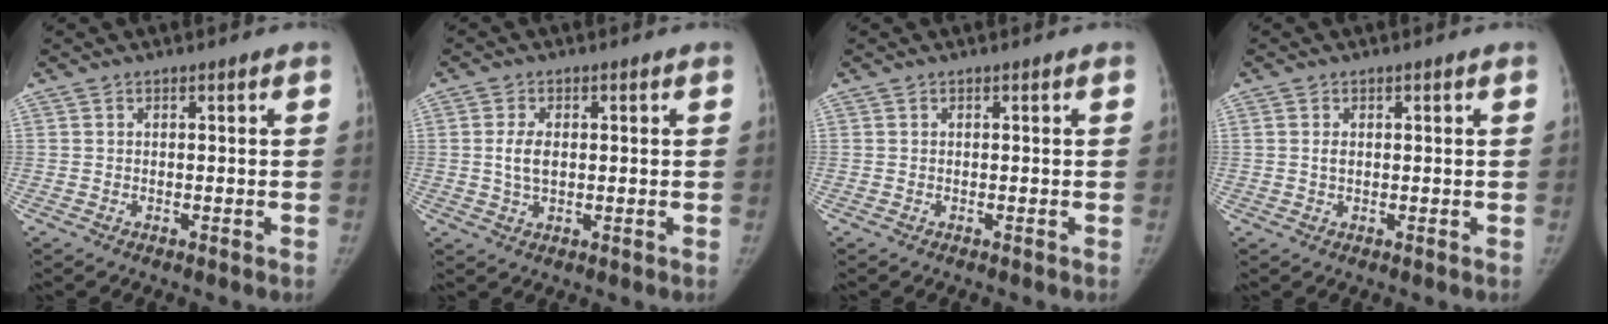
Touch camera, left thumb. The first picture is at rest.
{"total": 4.3, "force": [0.4, 2.5, 3.5], "torque": [-0.070, -0.001, 0.010]}
{"total": 0.0}
{"total": 1.5, "force": [0.4, 0.9, 1.1], "torque": [-0.019, 0.000, 0.008]}